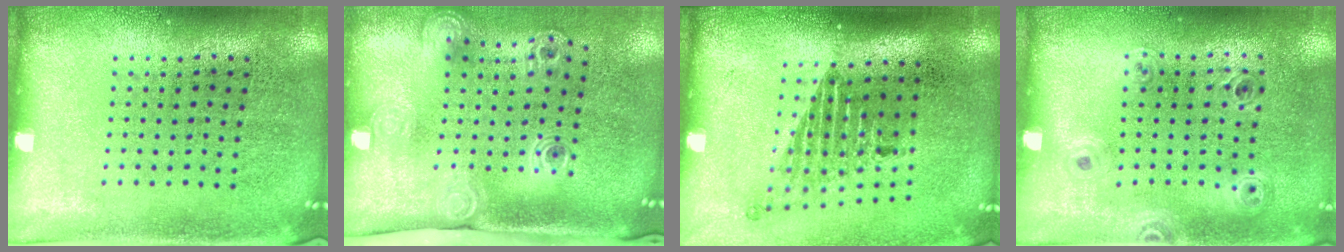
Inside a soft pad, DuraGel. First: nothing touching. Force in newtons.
{"total": 2.1, "press": 1.4, "slide": 1.6}
{"total": 1.7, "press": 1.2, "slide": 1.2}
{"total": 0.9, "press": 0.9, "slide": 0.3}